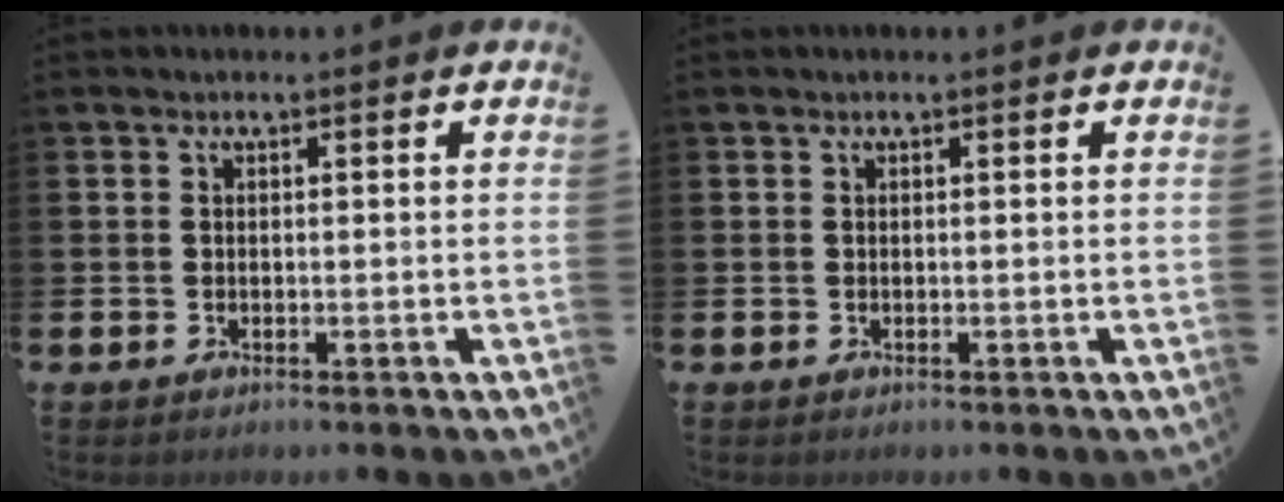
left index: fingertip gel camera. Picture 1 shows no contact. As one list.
[{"total": 0.0}]